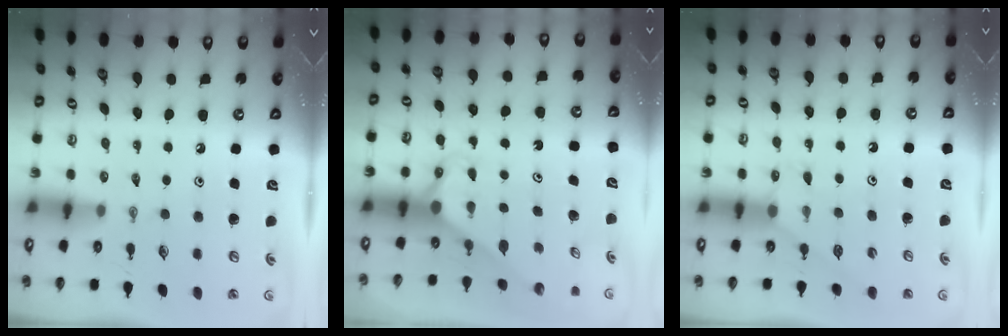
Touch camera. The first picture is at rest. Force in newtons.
{"total": 2.8, "press": 2.8, "slide": 0.0}
{"total": 3.9, "press": 3.9, "slide": 0.3}